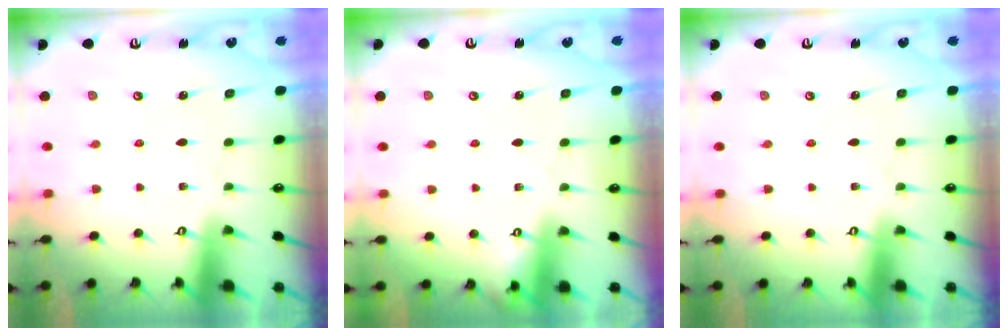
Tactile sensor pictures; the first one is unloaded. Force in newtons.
{"total": 0.0}
{"total": 0.0}